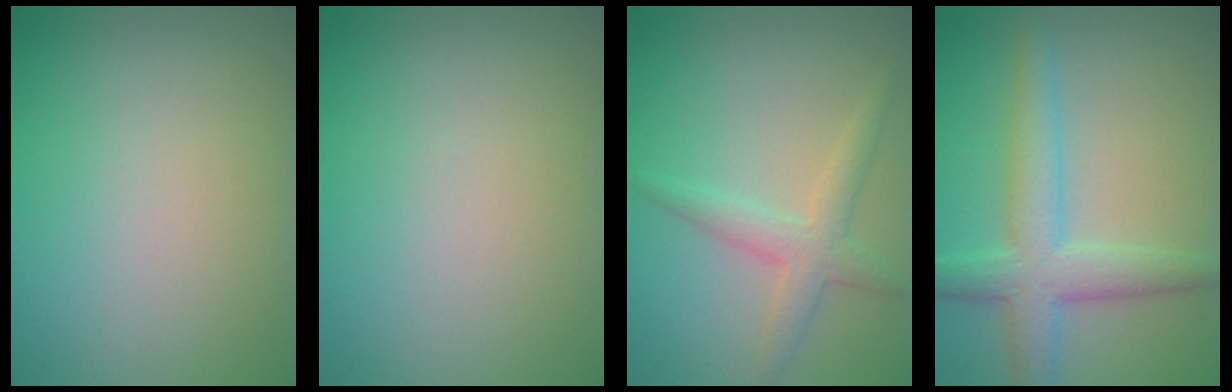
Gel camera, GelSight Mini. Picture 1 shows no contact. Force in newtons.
{"total": 0.0}
{"total": 2.7, "press": 2.7, "slide": 0.2}
{"total": 4.6, "press": 4.6, "slide": 0.1}